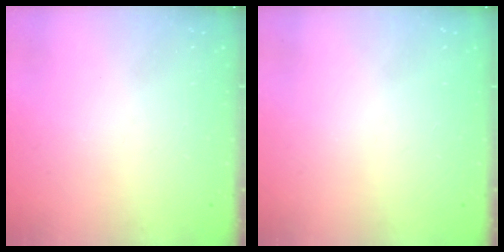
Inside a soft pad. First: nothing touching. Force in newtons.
{"total": 1.4, "press": 1.2, "slide": 0.8}